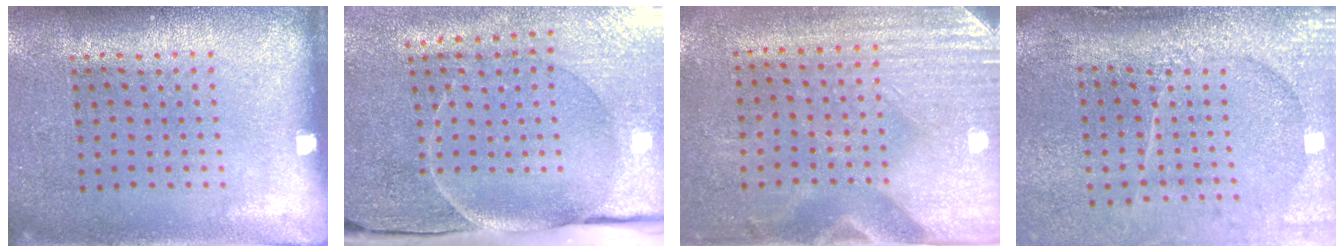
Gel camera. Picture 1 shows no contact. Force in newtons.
{"total": 4.5, "press": 3.8, "slide": 2.3}
{"total": 3.0, "press": 2.6, "slide": 1.6}
{"total": 4.4, "press": 3.6, "slide": 2.6}